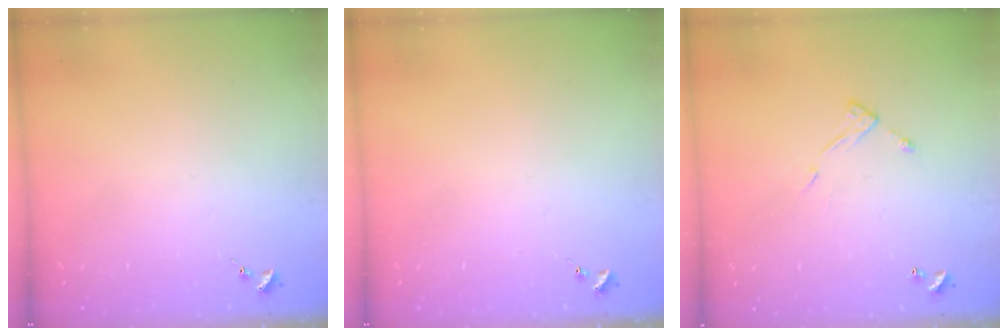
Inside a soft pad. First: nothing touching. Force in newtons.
{"total": 0.0}
{"total": 7.7, "press": 7.7, "slide": 0.6}